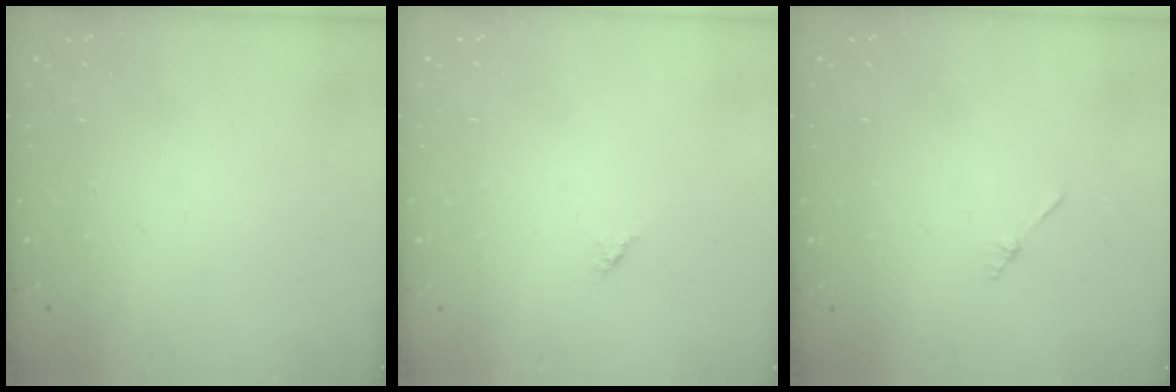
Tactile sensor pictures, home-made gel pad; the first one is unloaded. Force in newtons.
{"total": 1.2, "press": 1.2, "slide": 0.3}
{"total": 1.3, "press": 1.3, "slide": 0.3}